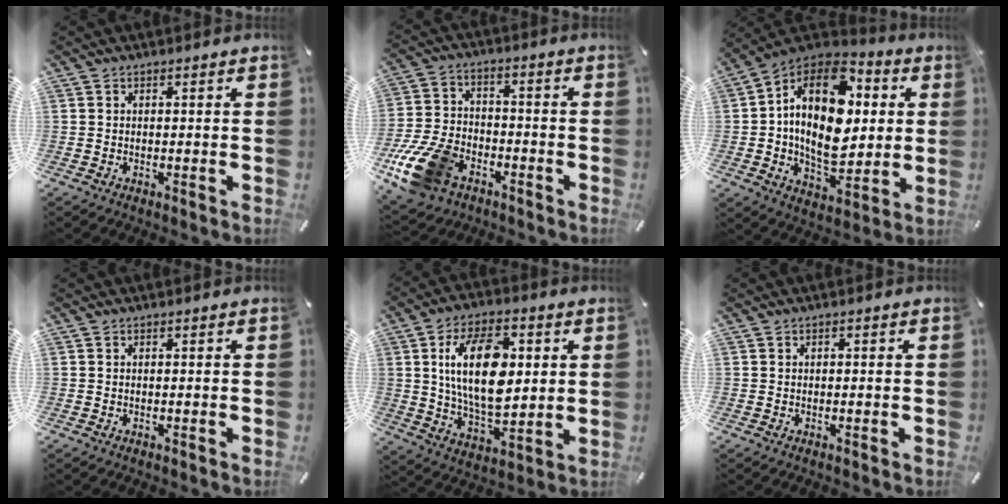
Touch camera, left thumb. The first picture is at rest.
{"total": 14.5, "force": [-7.4, 9.5, 8.1], "torque": [-0.169, 0.045, -0.129]}
{"total": 21.4, "force": [3.5, 13.8, 15.9], "torque": [-0.286, -0.013, 0.057]}
{"total": 0.0}
{"total": 18.3, "force": [3.7, 10.8, 14.3], "torque": [-0.270, 0.002, 0.058]}
{"total": 0.0}